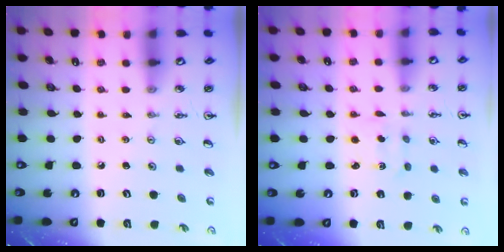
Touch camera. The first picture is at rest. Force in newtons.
{"total": 2.3, "press": 2.3, "slide": 0.4}